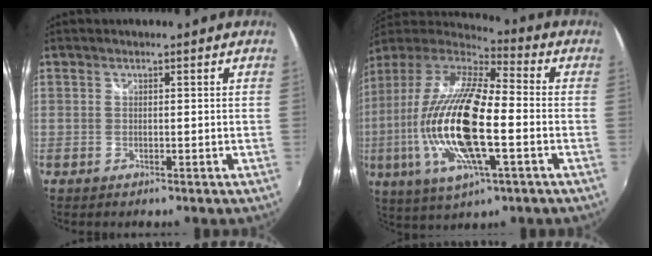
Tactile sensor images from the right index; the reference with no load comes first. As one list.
[{"total": 23.0, "force": [-4.2, 7.0, 21.5], "torque": [-0.417, -0.026, -0.085]}]